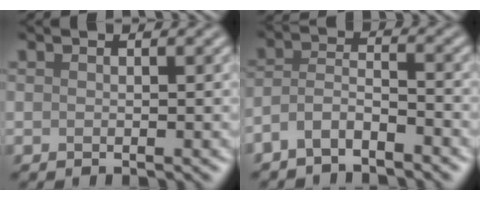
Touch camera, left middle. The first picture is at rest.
{"total": 3.2, "force": [-2.5, 1.1, 1.7], "torque": [-0.037, 0.004, -0.059]}